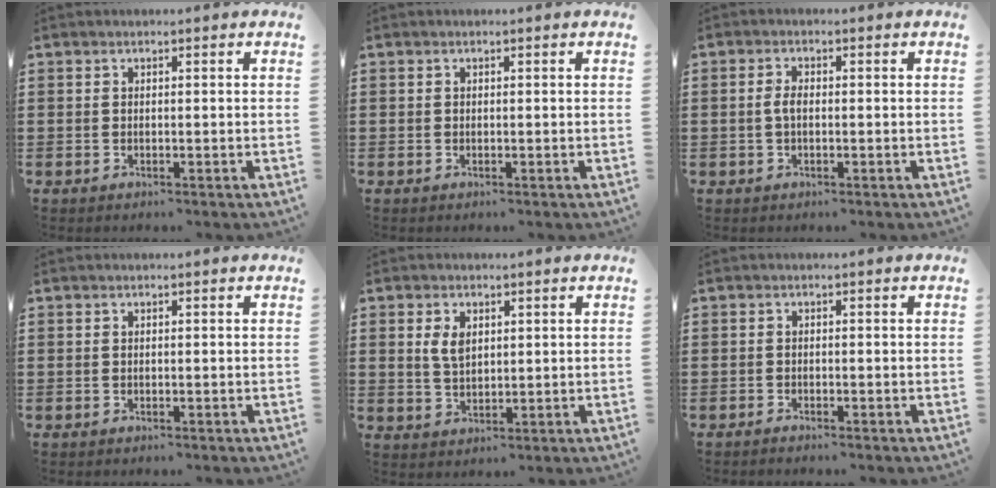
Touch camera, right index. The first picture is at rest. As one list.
[{"total": 0.0}, {"total": 2.1, "force": [-0.2, 0.9, 1.9], "torque": [-0.044, -0.002, -0.007]}, {"total": 0.0}, {"total": 3.5, "force": [1.2, 2.1, 2.5], "torque": [-0.056, 0.008, 0.021]}, {"total": 0.5, "force": [-0.5, -0.1, 0.0], "torque": [-0.002, 0.001, -0.011]}]